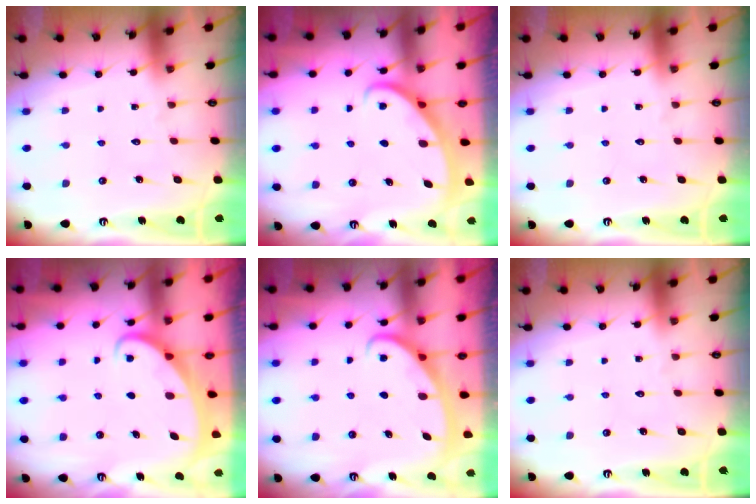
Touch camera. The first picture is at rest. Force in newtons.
{"total": 3.0, "press": 3.0, "slide": 0.1}
{"total": 0.0}
{"total": 2.0, "press": 2.0, "slide": 0.2}
{"total": 2.8, "press": 2.8, "slide": 0.4}
{"total": 0.0}